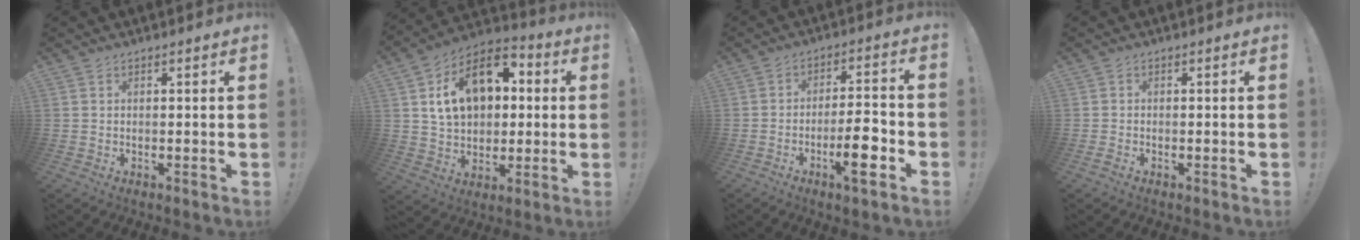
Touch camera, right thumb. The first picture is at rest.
{"total": 18.5, "force": [5.3, 12.9, 12.1], "torque": [-0.191, -0.003, 0.099]}
{"total": 10.8, "force": [-4.4, 2.7, 9.5], "torque": [-0.135, 0.016, -0.076]}
{"total": 0.8, "force": [-0.5, 0.5, 0.4], "torque": [-0.005, 0.004, -0.008]}